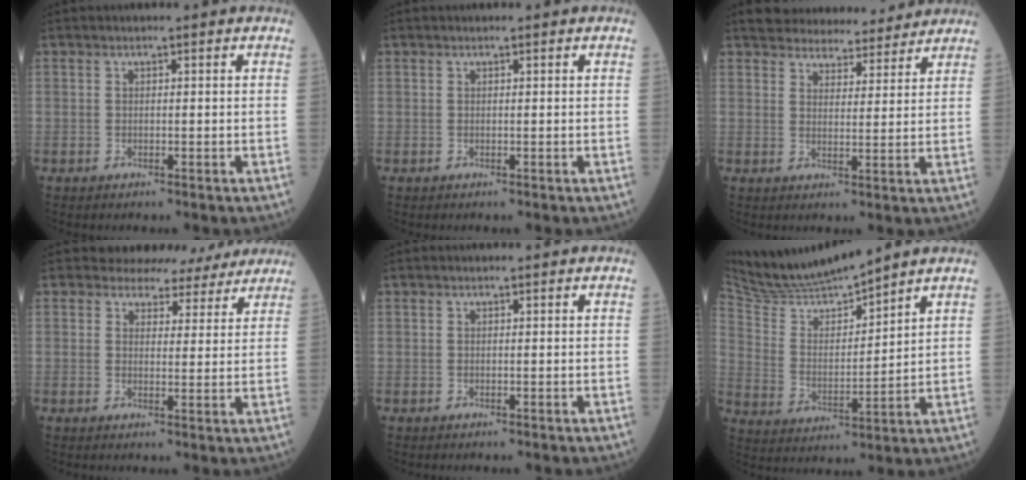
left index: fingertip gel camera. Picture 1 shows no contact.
{"total": 0.0}
{"total": 10.7, "force": [10.1, 2.8, 2.2], "torque": [-0.019, 0.009, 0.131]}
{"total": 7.7, "force": [7.0, 3.0, -0.1], "torque": [0.020, 0.001, 0.068]}
{"total": 0.0}
{"total": 10.8, "force": [10.4, -0.9, 2.8], "torque": [-0.069, 0.004, 0.210]}